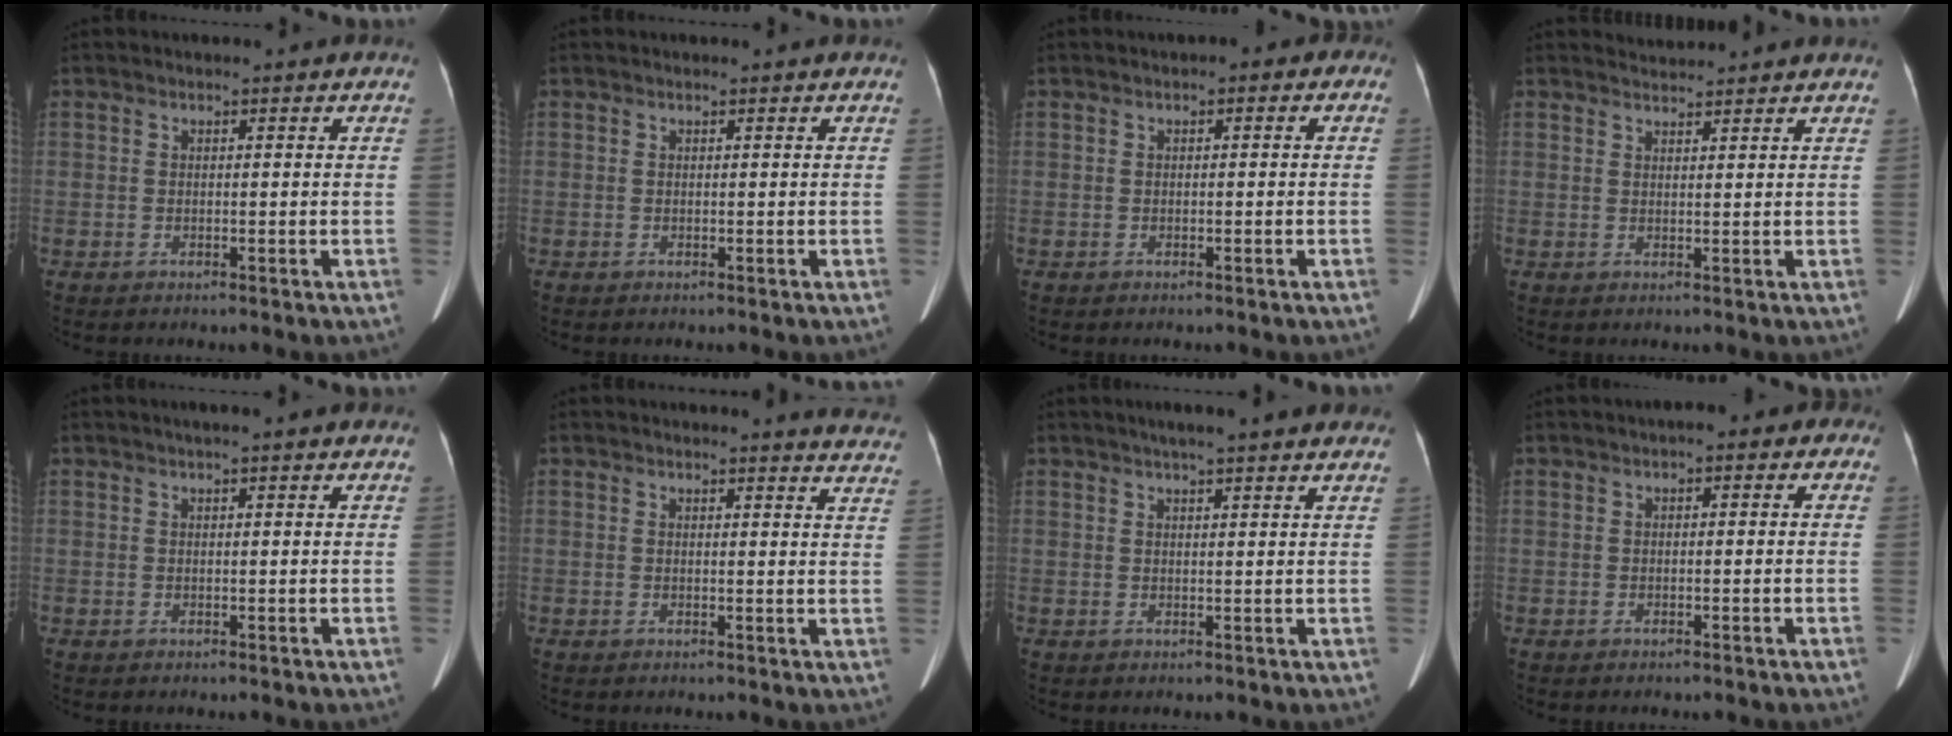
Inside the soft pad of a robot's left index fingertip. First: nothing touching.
{"total": 0.0}
{"total": 1.1, "force": [-0.3, 0.7, 0.8], "torque": [-0.003, 0.009, -0.013]}
{"total": 2.6, "force": [2.5, -0.1, -0.3], "torque": [-0.004, 0.015, 0.040]}
{"total": 3.7, "force": [2.8, 0.2, 2.4], "torque": [-0.033, 0.028, 0.035]}
{"total": 9.8, "force": [9.7, 0.6, 1.6], "torque": [0.007, -0.061, 0.068]}
{"total": 9.5, "force": [7.8, 0.9, 5.4], "torque": [-0.071, 0.024, 0.087]}
{"total": 1.8, "force": [0.2, 1.1, 1.4], "torque": [-0.011, 0.011, -0.011]}